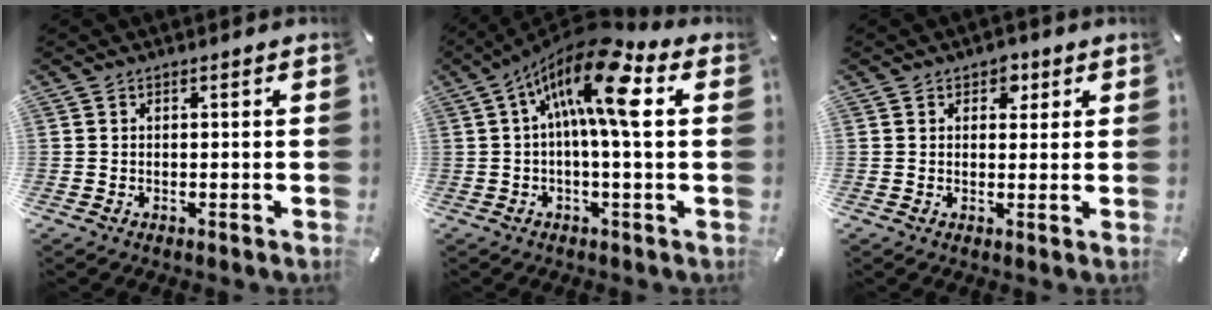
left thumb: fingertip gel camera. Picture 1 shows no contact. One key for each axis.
{"total": 15.4, "fx": 3.7, "fy": 4.5, "fz": 14.3, "tx": -0.260, "ty": -0.013, "tz": 0.057}
{"total": 3.5, "fx": 1.9, "fy": 2.6, "fz": 1.5, "tx": -0.002, "ty": -0.004, "tz": 0.027}